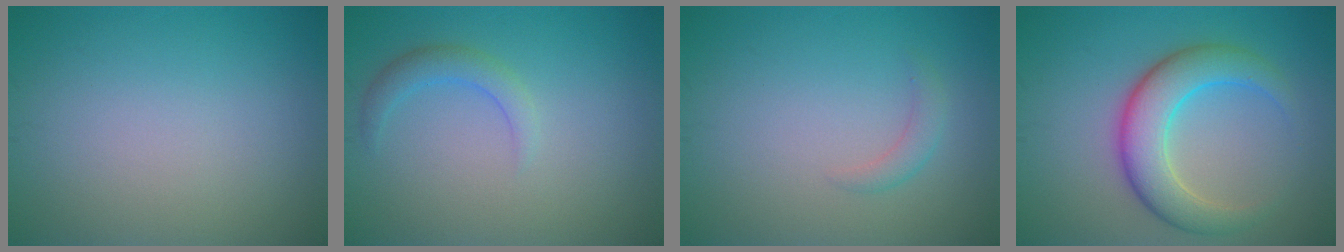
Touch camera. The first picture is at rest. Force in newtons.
{"total": 2.0, "press": 2.0, "slide": 0.1}
{"total": 1.2, "press": 1.2, "slide": 0.1}
{"total": 5.9, "press": 5.9, "slide": 0.2}